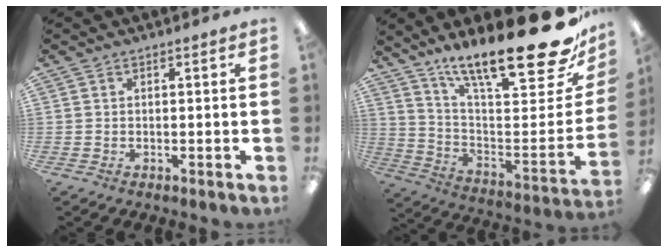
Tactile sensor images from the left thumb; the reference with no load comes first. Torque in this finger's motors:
{"motor_torque": [0.64, 0.47, 1.68, -1.09, 0.16]}